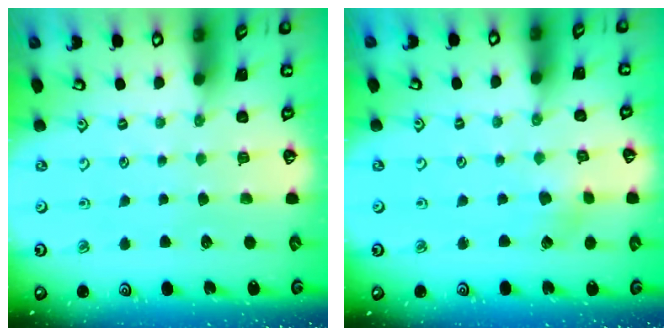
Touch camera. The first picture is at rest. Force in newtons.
{"total": 2.6, "press": 2.5, "slide": 0.5}